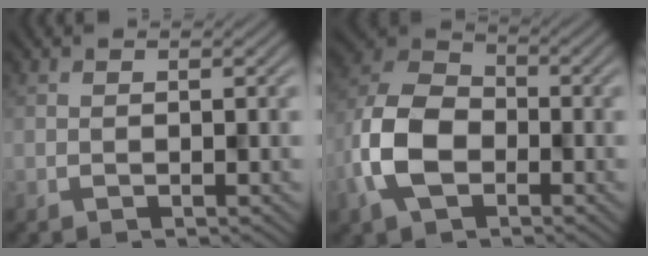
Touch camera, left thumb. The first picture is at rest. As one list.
[{"total": 10.1, "force": [-3.7, 6.5, 6.8], "torque": [-0.171, -0.002, -0.085]}]